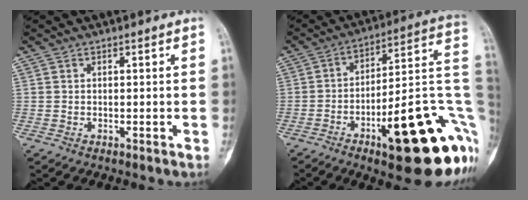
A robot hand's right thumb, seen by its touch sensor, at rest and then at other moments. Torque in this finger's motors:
{"motor_torque": [3.14, 1.86, 1.38, -1.39, 0.53]}